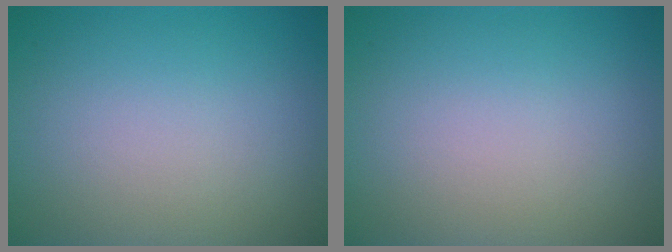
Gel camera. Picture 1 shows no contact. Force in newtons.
{"total": 0.0}